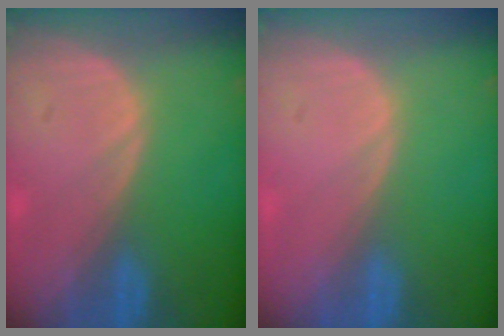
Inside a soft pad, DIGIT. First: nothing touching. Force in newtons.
{"total": 0.0}